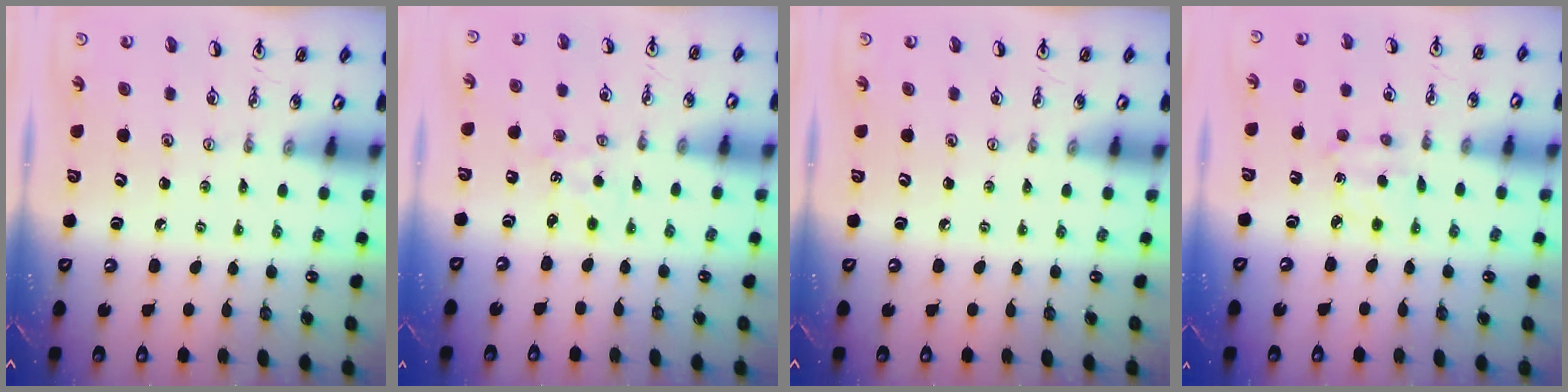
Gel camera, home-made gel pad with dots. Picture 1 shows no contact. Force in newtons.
{"total": 1.5, "press": 1.4, "slide": 0.3}
{"total": 0.0}
{"total": 4.7, "press": 4.7, "slide": 0.3}